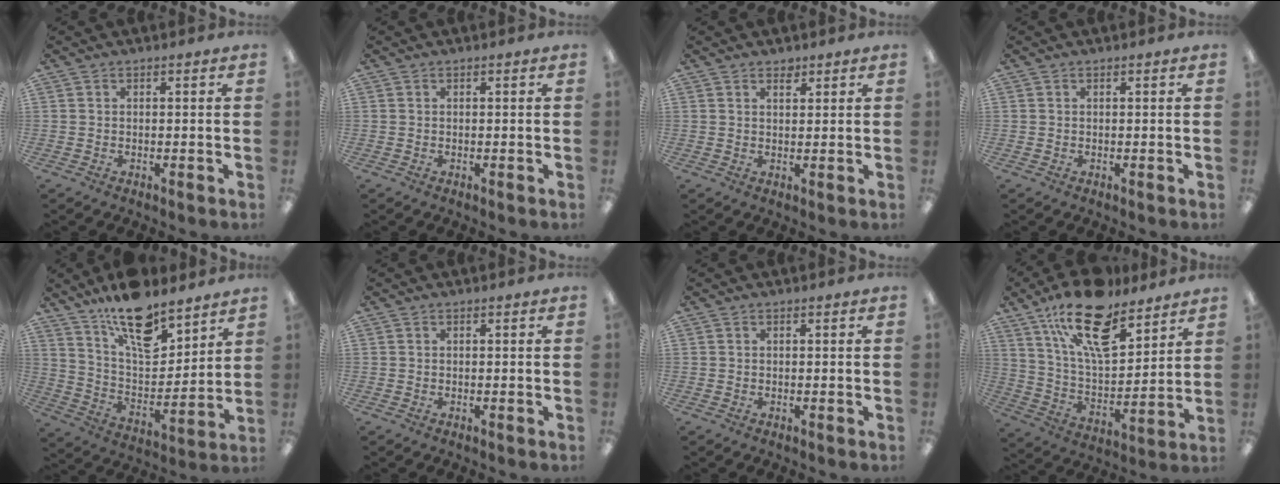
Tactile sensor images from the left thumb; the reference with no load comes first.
{"total": 0.0}
{"total": 1.8, "force": [1.6, 0.8, 0.5], "torque": [0.005, -0.010, 0.027]}
{"total": 0.0}
{"total": 16.6, "force": [12.5, 6.7, 8.7], "torque": [-0.141, -0.078, 0.217]}
{"total": 0.0}
{"total": 0.0}
{"total": 20.7, "force": [13.9, 8.5, 12.8], "torque": [-0.218, -0.069, 0.241]}